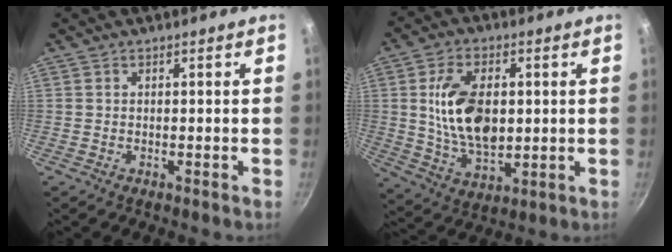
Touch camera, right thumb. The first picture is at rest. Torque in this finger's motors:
{"motor_torque": [0.78, 1.21, 1.69, 0.16, 0.39]}